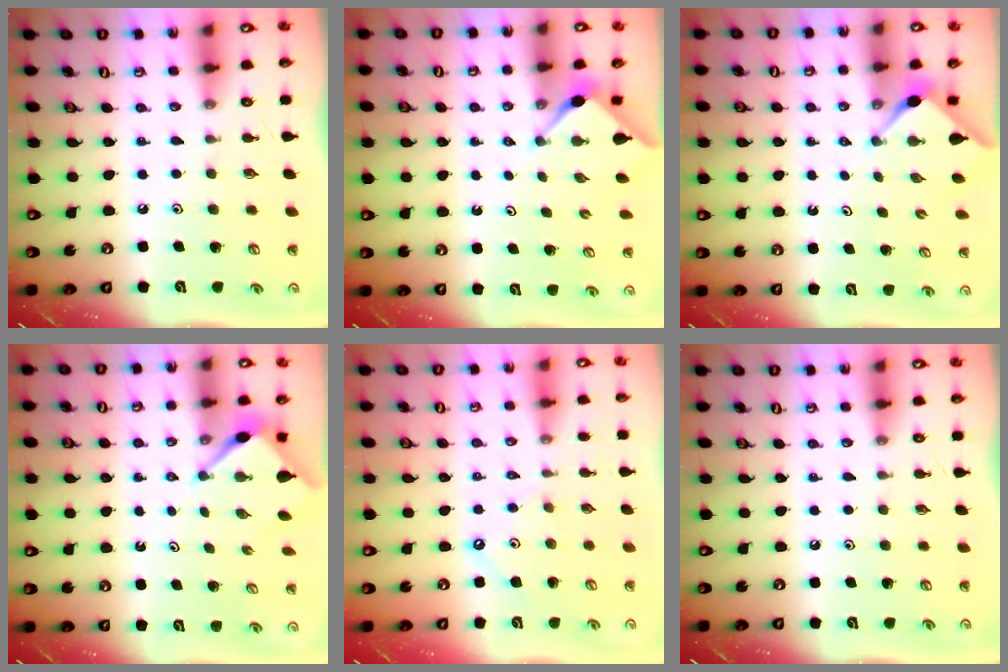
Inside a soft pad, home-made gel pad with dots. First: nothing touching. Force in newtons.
{"total": 2.8, "press": 2.7, "slide": 0.5}
{"total": 3.0, "press": 3.0, "slide": 0.3}
{"total": 2.9, "press": 2.9, "slide": 0.3}
{"total": 1.9, "press": 1.9, "slide": 0.2}
{"total": 0.0}